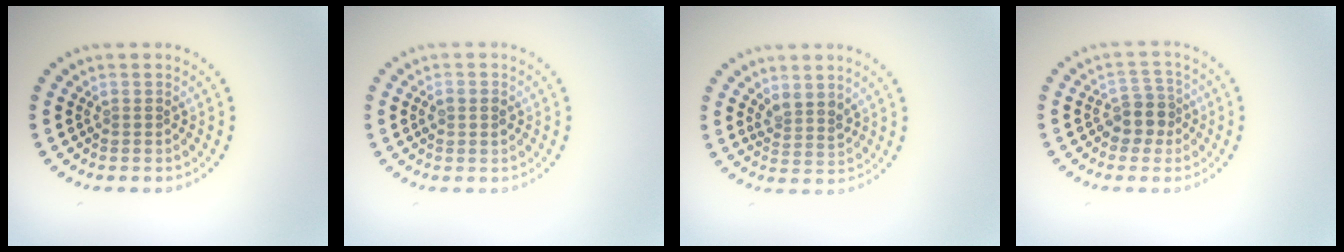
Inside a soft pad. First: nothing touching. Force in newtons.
{"total": 1.3, "press": 1.3, "slide": 0.1}
{"total": 2.0, "press": 1.6, "slide": 1.2}
{"total": 2.6, "press": 2.3, "slide": 1.2}